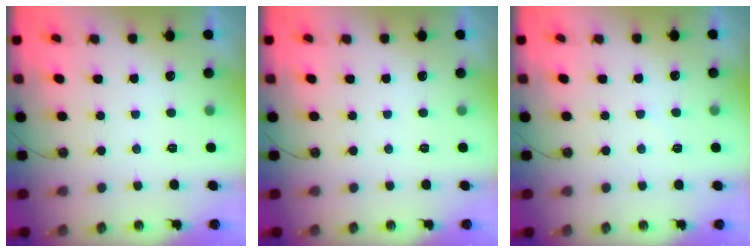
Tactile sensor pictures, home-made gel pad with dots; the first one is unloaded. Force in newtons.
{"total": 0.0}
{"total": 4.6, "press": 4.5, "slide": 0.6}